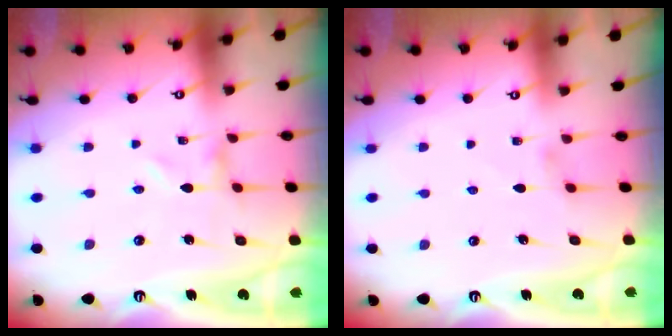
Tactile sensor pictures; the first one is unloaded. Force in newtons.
{"total": 1.1, "press": 1.0, "slide": 0.3}